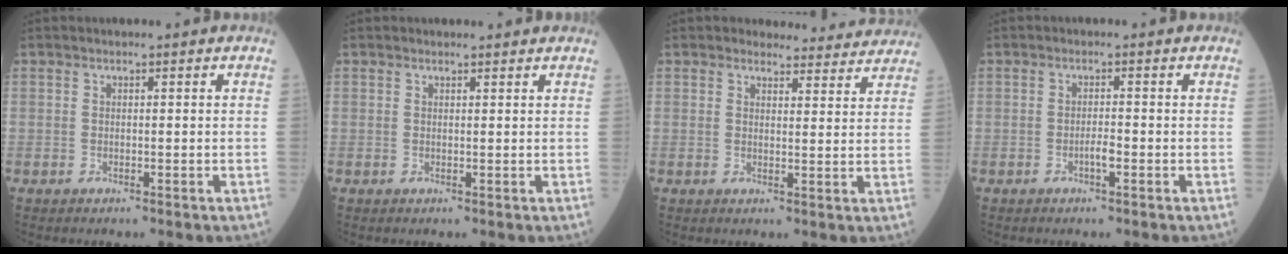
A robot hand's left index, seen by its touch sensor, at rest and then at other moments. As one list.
[{"total": 1.3, "force": [1.3, 0.2, 0.0], "torque": [-0.014, 0.001, 0.015]}, {"total": 8.5, "force": [8.3, 2.1, 0.3], "torque": [0.025, -0.005, 0.073]}, {"total": 1.5, "force": [-0.7, 0.1, 1.3], "torque": [-0.025, 0.001, -0.013]}]